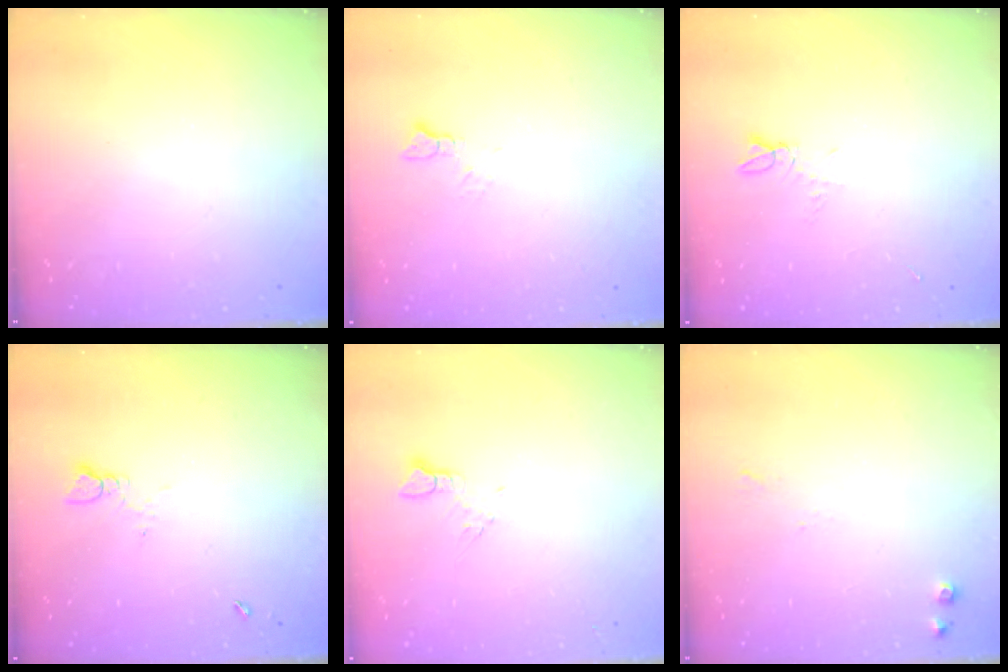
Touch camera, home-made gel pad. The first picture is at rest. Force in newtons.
{"total": 4.4, "press": 4.3, "slide": 0.7}
{"total": 5.0, "press": 4.9, "slide": 0.7}
{"total": 1.8, "press": 1.7, "slide": 0.3}
{"total": 3.9, "press": 3.9, "slide": 0.5}
{"total": 4.4, "press": 4.3, "slide": 0.7}